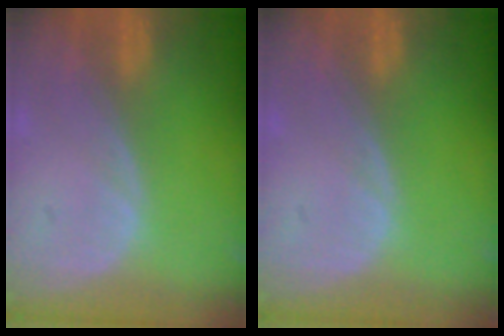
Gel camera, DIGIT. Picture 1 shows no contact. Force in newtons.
{"total": 0.0}